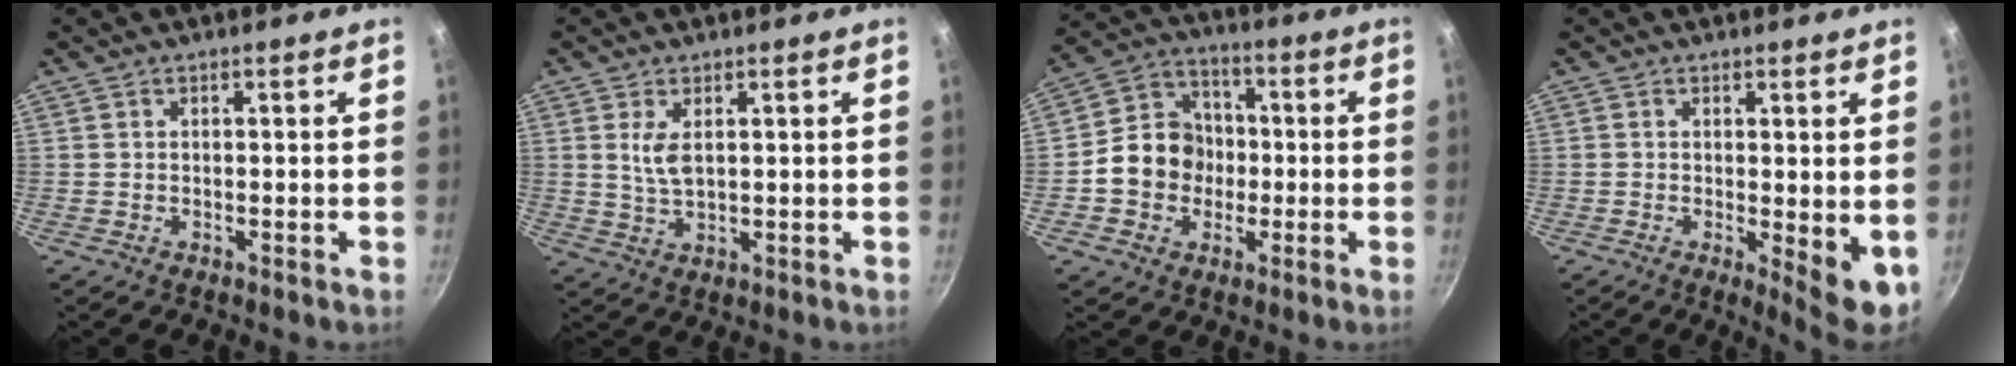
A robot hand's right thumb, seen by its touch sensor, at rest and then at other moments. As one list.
[{"total": 4.3, "force": [1.3, 2.1, 3.5], "torque": [-0.065, -0.014, 0.028]}, {"total": 11.7, "force": [-1.5, 10.2, 5.5], "torque": [-0.057, 0.028, -0.043]}, {"total": 6.5, "force": [-0.1, 2.1, 6.2], "torque": [-0.079, -0.012, 0.004]}]